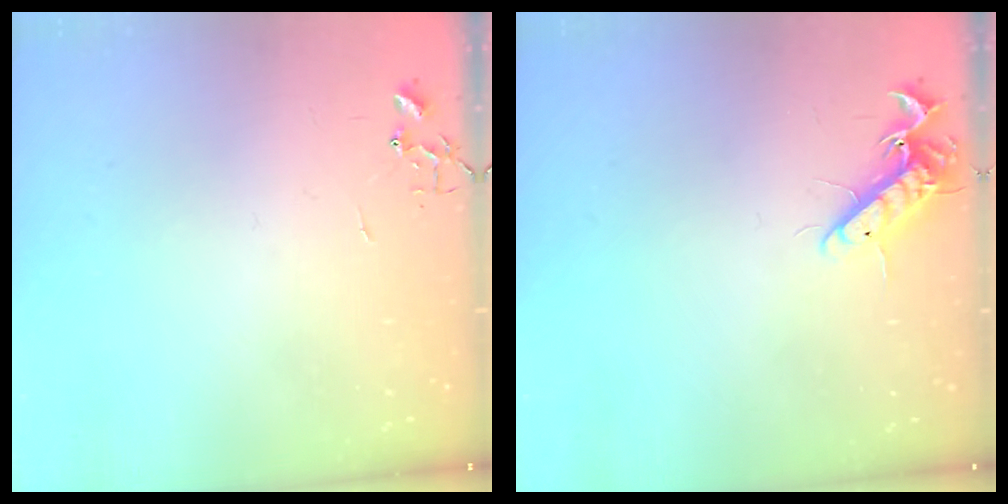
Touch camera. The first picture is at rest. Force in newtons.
{"total": 10.7, "press": 10.5, "slide": 1.7}